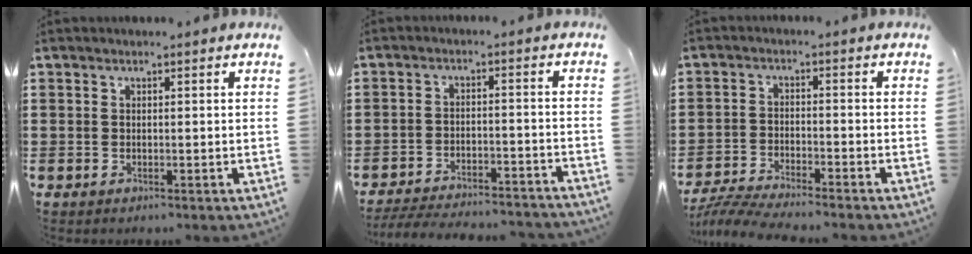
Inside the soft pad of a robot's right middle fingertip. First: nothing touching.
{"total": 4.8, "force": [-4.7, 0.0, 1.2], "torque": [-0.027, -0.006, -0.093]}
{"total": 4.7, "force": [-4.5, -0.1, 1.3], "torque": [-0.037, -0.013, -0.092]}